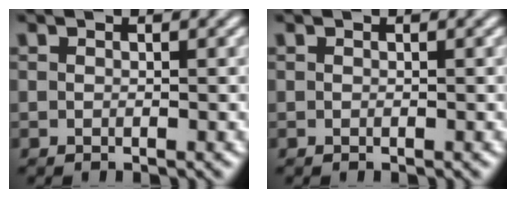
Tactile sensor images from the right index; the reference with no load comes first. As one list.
[{"total": 0.0}]